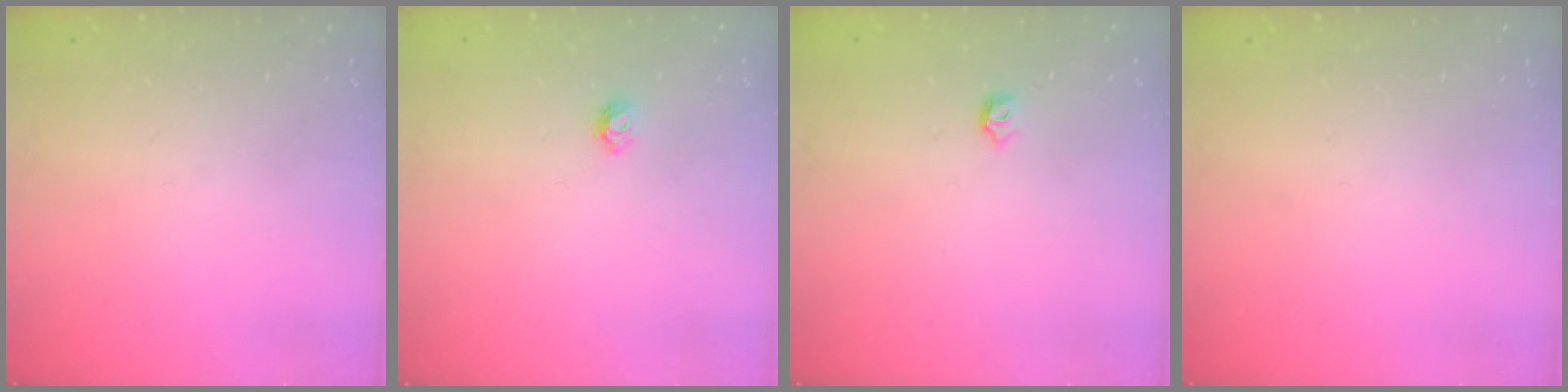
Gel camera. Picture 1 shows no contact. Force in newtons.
{"total": 4.9, "press": 4.9, "slide": 0.8}
{"total": 3.4, "press": 3.3, "slide": 0.6}
{"total": 0.0}